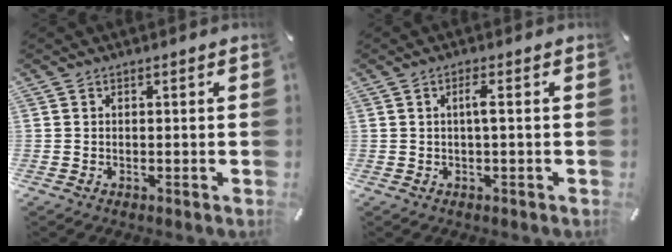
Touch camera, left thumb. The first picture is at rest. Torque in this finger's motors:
{"motor_torque": [0.41, 0.62, 0.42, -0.06, 0.06]}